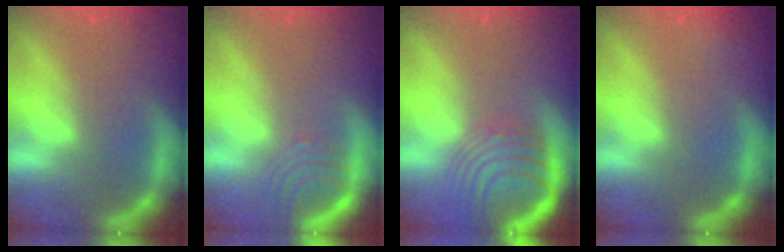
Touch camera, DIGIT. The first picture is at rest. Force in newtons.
{"total": 3.5}
{"total": 9.5}
{"total": 0.9}